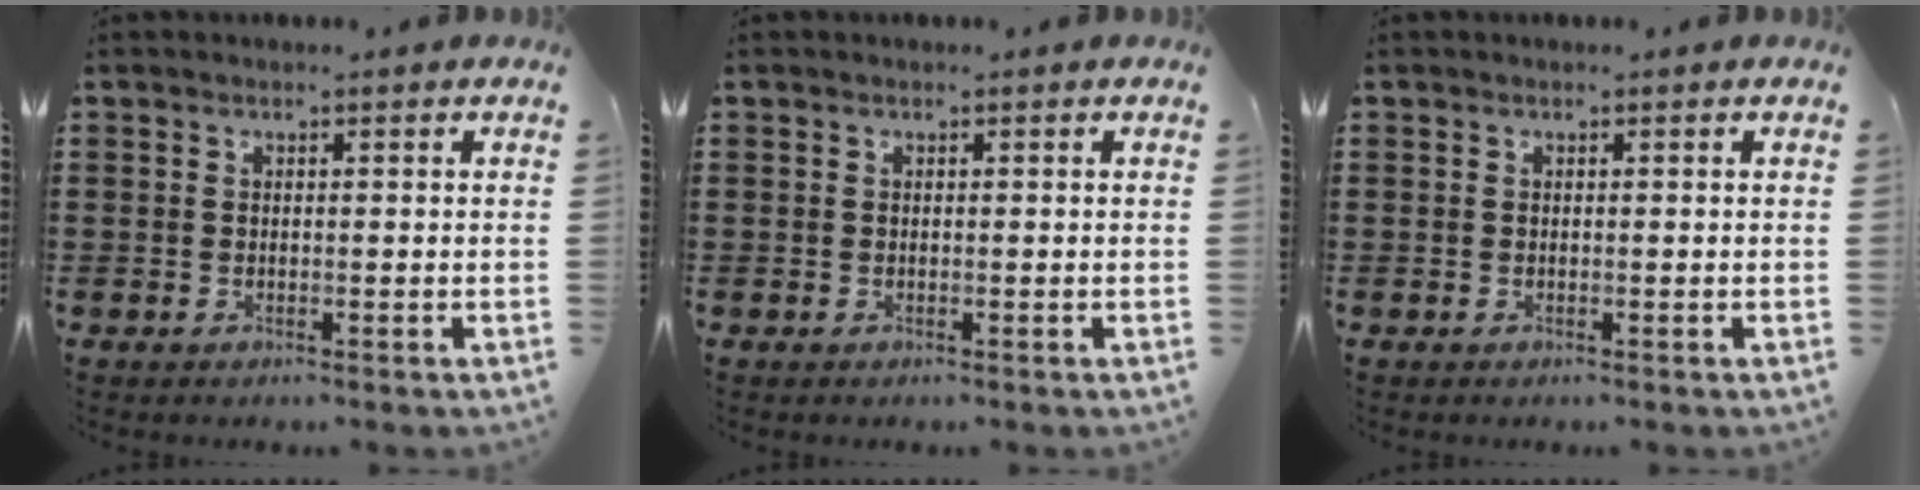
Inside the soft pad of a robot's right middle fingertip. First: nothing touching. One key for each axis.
{"total": 0.0}
{"total": 0.0}